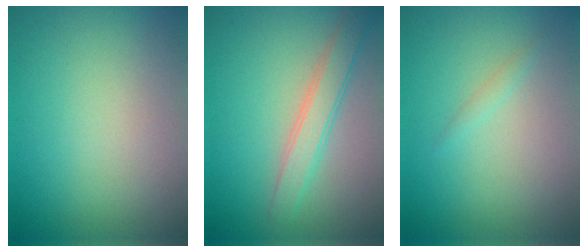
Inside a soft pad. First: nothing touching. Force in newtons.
{"total": 2.9, "press": 2.9, "slide": 0.1}
{"total": 0.6, "press": 0.6, "slide": 0.0}